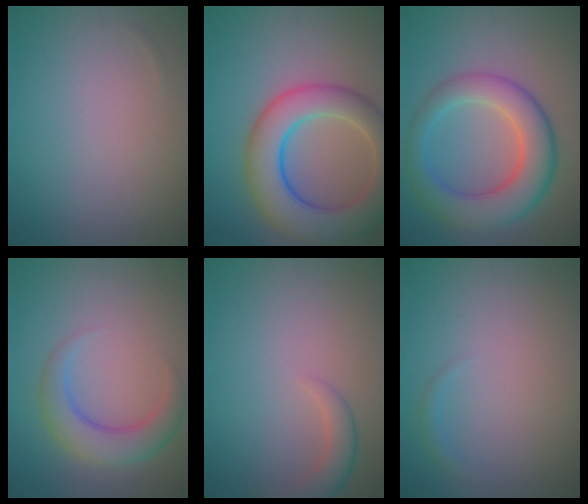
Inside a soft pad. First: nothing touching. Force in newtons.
{"total": 9.0, "press": 9.0, "slide": 0.2}
{"total": 7.4, "press": 7.4, "slide": 0.1}
{"total": 4.3, "press": 4.3, "slide": 0.2}
{"total": 2.6, "press": 2.6, "slide": 0.2}
{"total": 0.7, "press": 0.7, "slide": 0.1}